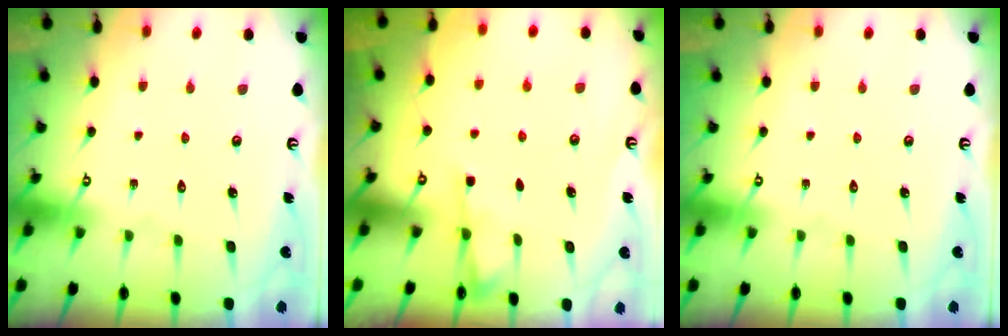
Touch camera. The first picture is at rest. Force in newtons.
{"total": 2.6, "press": 2.6, "slide": 0.5}
{"total": 0.0}